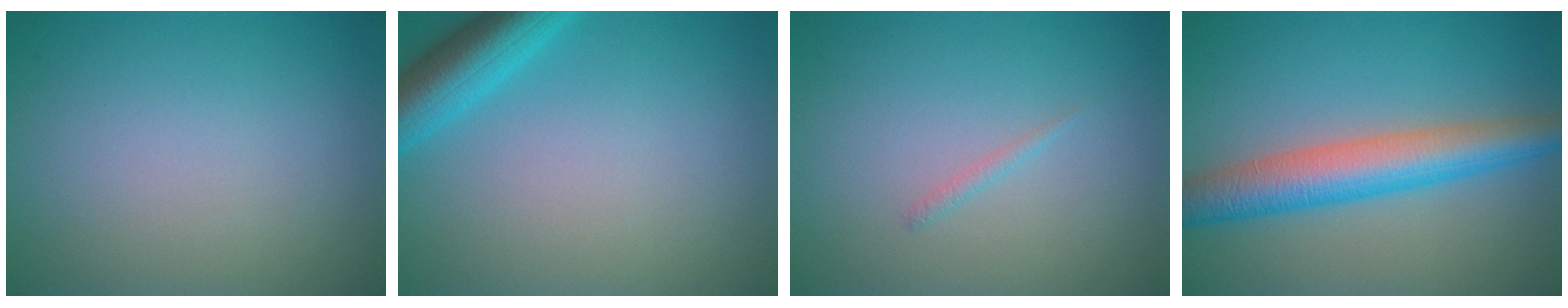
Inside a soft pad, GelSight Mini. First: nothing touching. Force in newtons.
{"total": 4.9, "press": 4.9, "slide": 0.3}
{"total": 0.6, "press": 0.6, "slide": 0.1}
{"total": 6.3, "press": 6.3, "slide": 0.1}